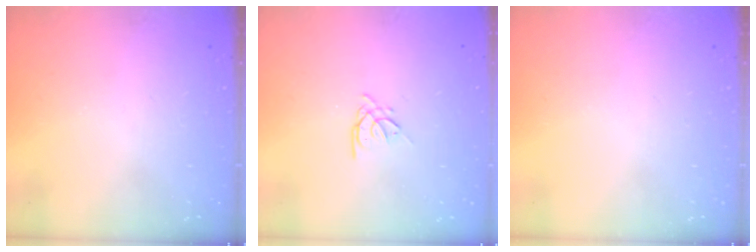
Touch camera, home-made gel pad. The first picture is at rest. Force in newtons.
{"total": 1.9, "press": 1.9, "slide": 0.4}
{"total": 0.0}